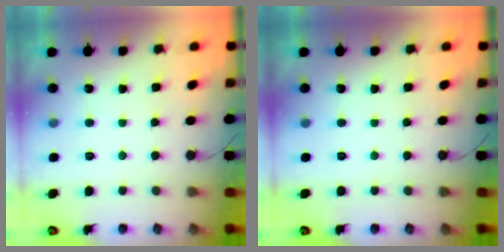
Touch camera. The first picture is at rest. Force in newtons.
{"total": 0.0}